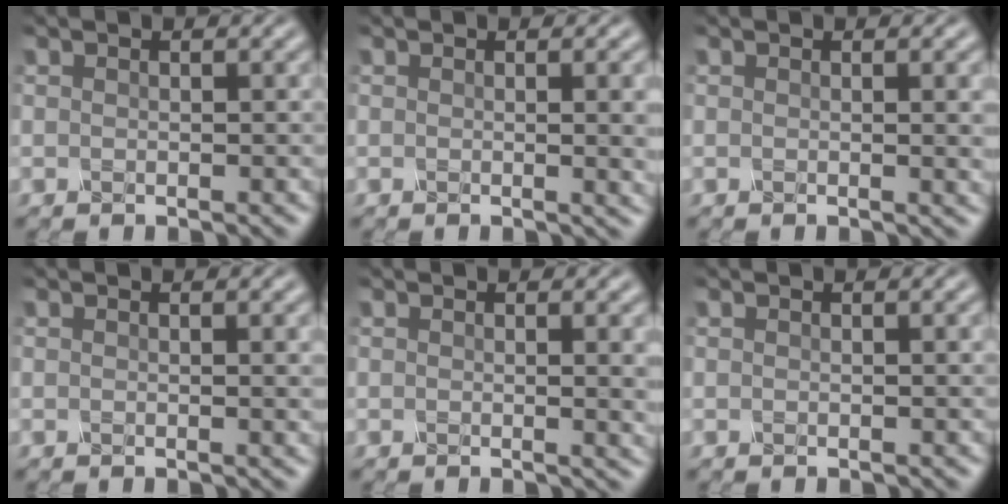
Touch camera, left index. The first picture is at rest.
{"total": 4.3, "force": [0.3, 1.6, 4.0], "torque": [-0.029, 0.004, 0.005]}
{"total": 2.8, "force": [0.3, 1.0, 2.6], "torque": [-0.020, 0.002, 0.002]}
{"total": 1.9, "force": [0.3, 0.7, 1.7], "torque": [-0.012, 0.003, 0.000]}
{"total": 3.7, "force": [0.4, 1.3, 3.5], "torque": [-0.028, 0.003, 0.005]}
{"total": 1.0, "force": [0.1, 0.4, 0.9], "torque": [-0.006, 0.002, -0.002]}